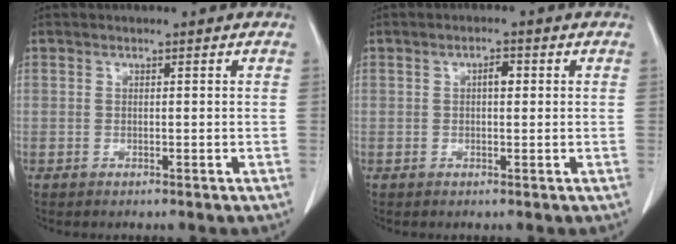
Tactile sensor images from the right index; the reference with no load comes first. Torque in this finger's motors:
{"motor_torque": [0.49, -0.10, 0.21, 0.04]}